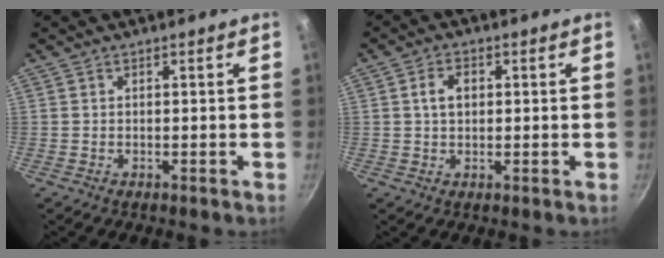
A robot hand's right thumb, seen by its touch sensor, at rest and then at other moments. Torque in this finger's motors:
{"motor_torque": [-0.40, 0.41, 0.57, 0.45, 0.01]}